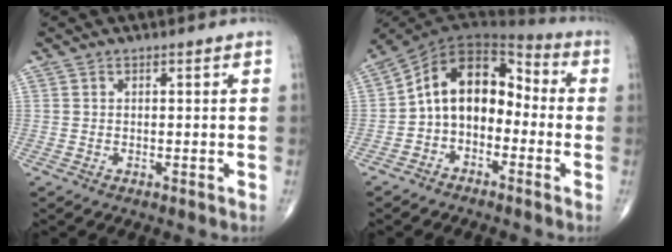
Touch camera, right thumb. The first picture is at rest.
{"total": 12.7, "force": [-2.0, 8.8, 8.9], "torque": [-0.119, 0.065, -0.051]}